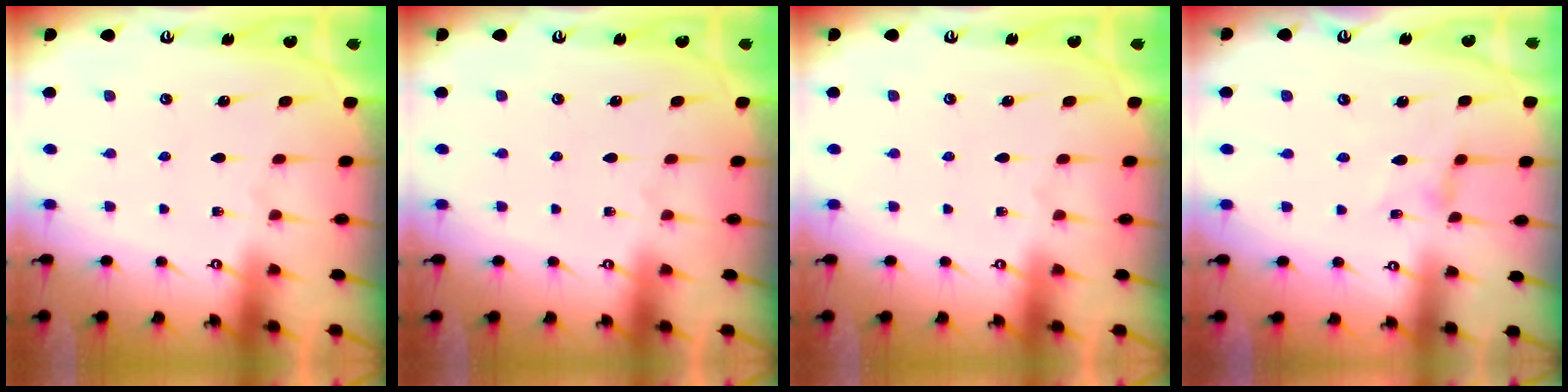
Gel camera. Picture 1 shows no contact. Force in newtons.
{"total": 0.0}
{"total": 0.0}
{"total": 0.6, "press": 0.5, "slide": 0.3}